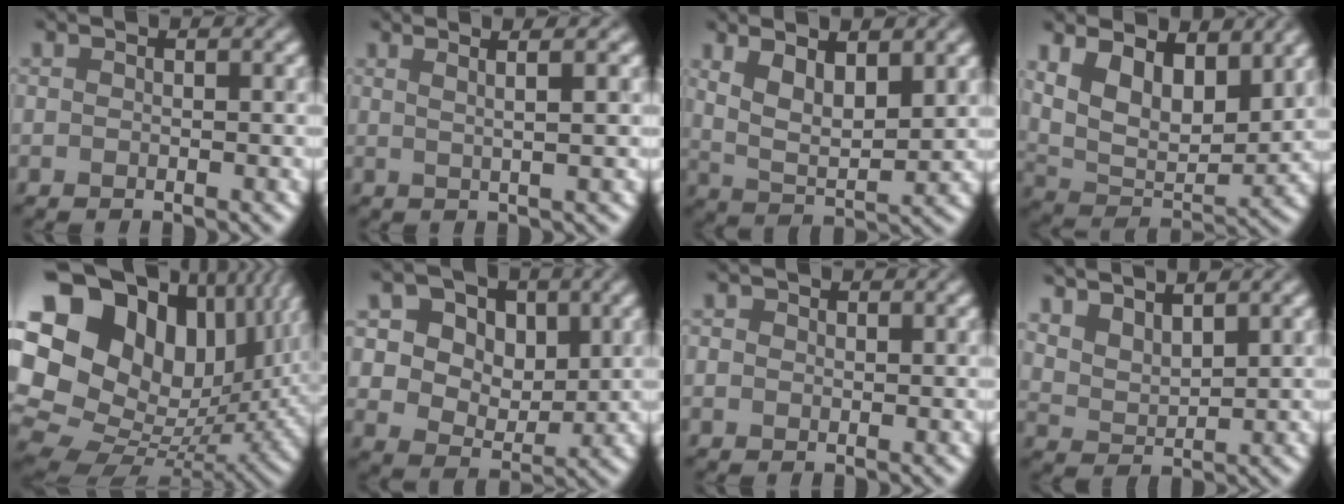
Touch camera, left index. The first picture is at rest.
{"total": 4.1, "force": [2.2, 1.3, 3.2], "torque": [-0.030, 0.020, -0.003]}
{"total": 5.7, "force": [2.4, 2.1, 4.7], "torque": [-0.094, -0.010, 0.048]}
{"total": 8.2, "force": [4.0, 4.4, 5.6], "torque": [-0.105, -0.009, 0.066]}
{"total": 22.0, "force": [6.5, 15.7, 14.0], "torque": [-0.306, 0.039, 0.130]}
{"total": 9.1, "force": [4.0, 6.3, 5.2], "torque": [-0.090, 0.007, 0.054]}
{"total": 0.7, "force": [0.3, 0.6, 0.3], "torque": [-0.005, 0.000, 0.002]}
{"total": 4.0, "force": [3.3, 1.3, 1.9], "torque": [-0.042, 0.008, 0.057]}